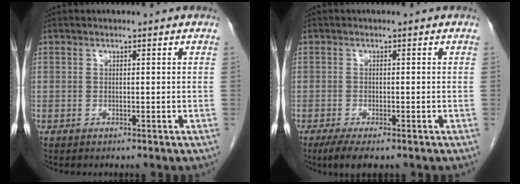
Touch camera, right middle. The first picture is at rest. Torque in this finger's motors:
{"motor_torque": [0.58, -0.41, 0.09, 0.02]}